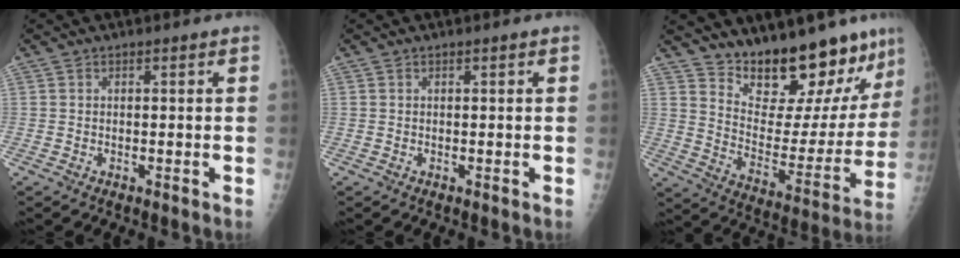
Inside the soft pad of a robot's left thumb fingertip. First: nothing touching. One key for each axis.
{"total": 0.0}
{"total": 20.5, "fx": 17.1, "fy": 6.7, "fz": 9.2, "tx": -0.079, "ty": -0.123, "tz": 0.254}